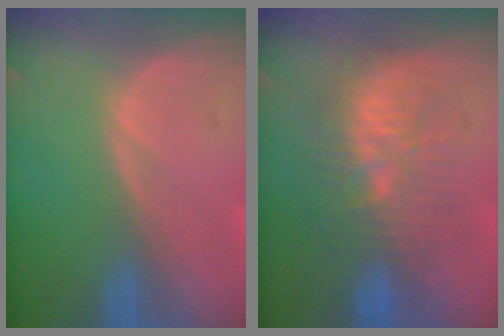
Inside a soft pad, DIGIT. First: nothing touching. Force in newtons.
{"total": 9.3, "press": 8.9, "slide": 2.5}